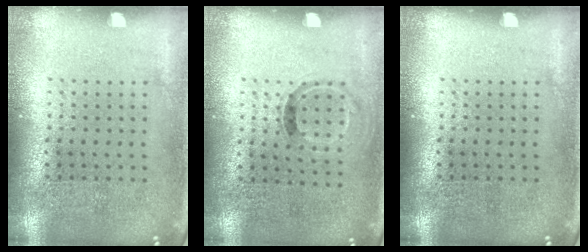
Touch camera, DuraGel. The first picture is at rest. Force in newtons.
{"total": 0.9, "press": 0.7, "slide": 0.6}
{"total": 0.0}